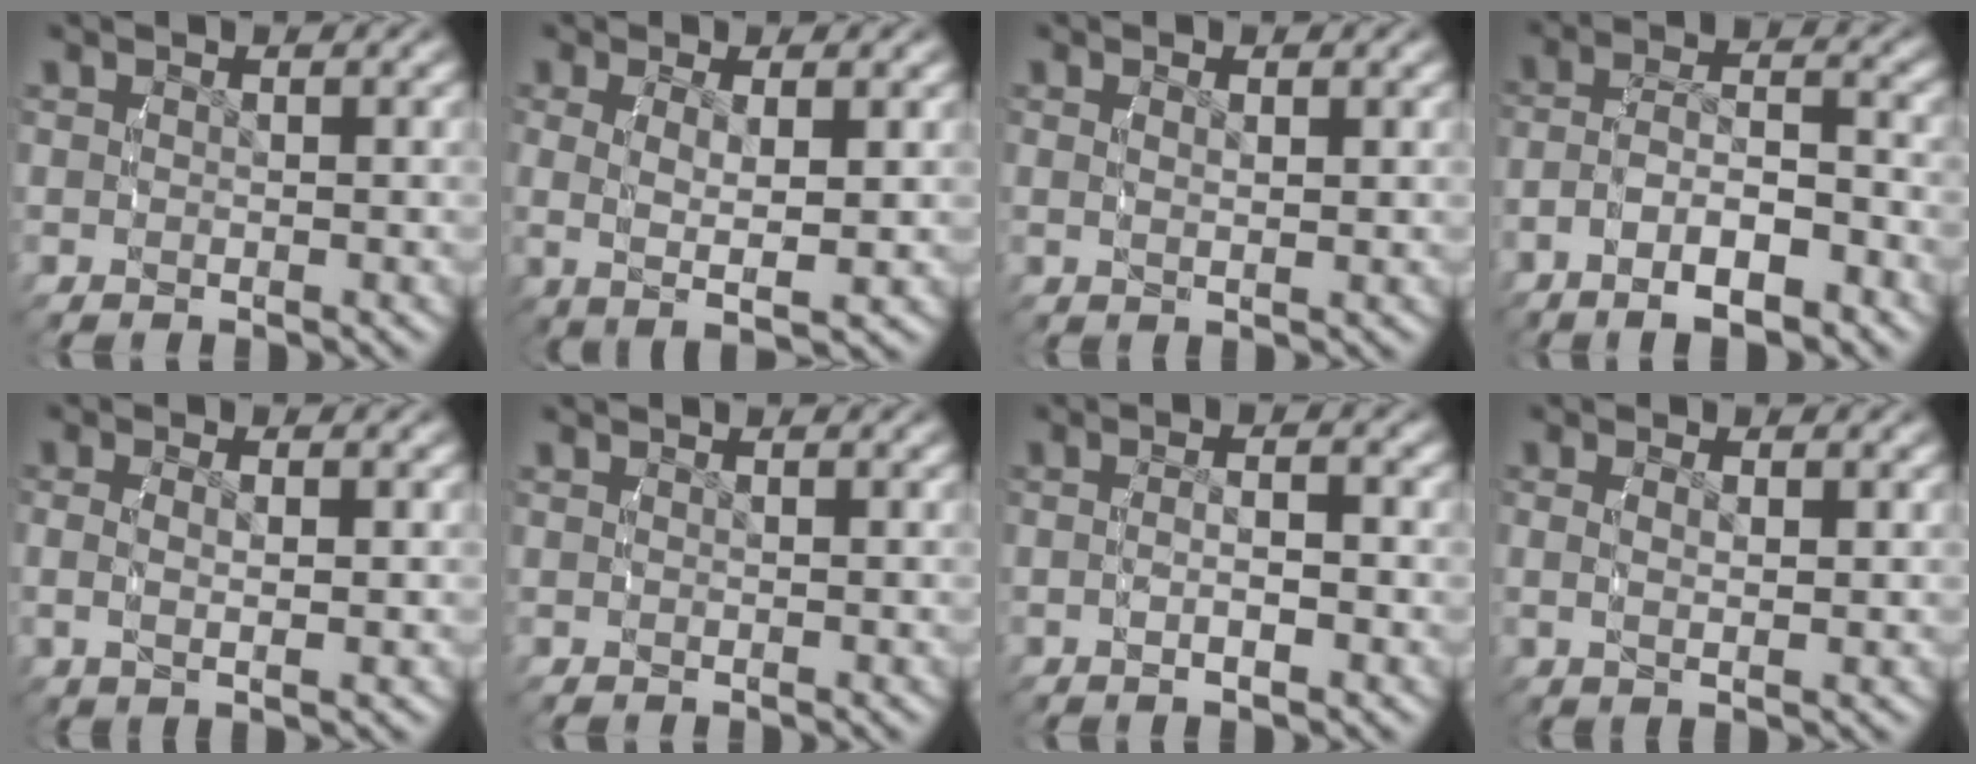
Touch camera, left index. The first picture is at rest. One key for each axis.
{"total": 4.8, "fx": 0.3, "fy": 1.9, "fz": 4.4, "tx": -0.090, "ty": -0.007, "tz": 0.014}
{"total": 1.2, "fx": 0.6, "fy": -0.2, "fz": 1.1, "tx": -0.020, "ty": -0.004, "tz": 0.015}
{"total": 5.8, "fx": -2.9, "fy": 2.8, "fz": 4.2, "tx": -0.077, "ty": -0.005, "tz": -0.045}
{"total": 2.7, "fx": 0.2, "fy": 0.7, "fz": 2.6, "tx": -0.054, "ty": 0.000, "tz": 0.007}
{"total": 0.0}
{"total": 2.7, "fx": -0.7, "fy": 0.3, "fz": 2.5, "tx": -0.048, "ty": 0.005, "tz": -0.012}
{"total": 1.9, "fx": 0.5, "fy": 0.2, "fz": 1.8, "tx": -0.038, "ty": -0.002, "tz": 0.013}